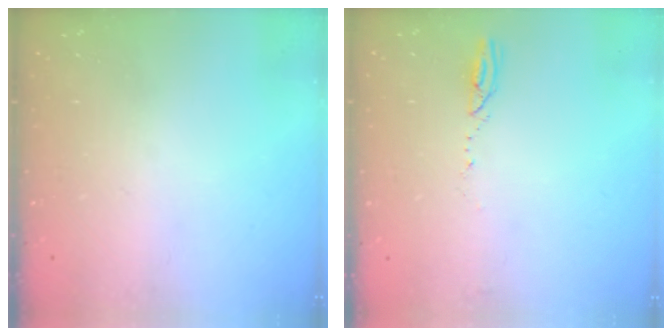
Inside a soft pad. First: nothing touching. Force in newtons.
{"total": 2.6, "press": 2.6, "slide": 0.3}